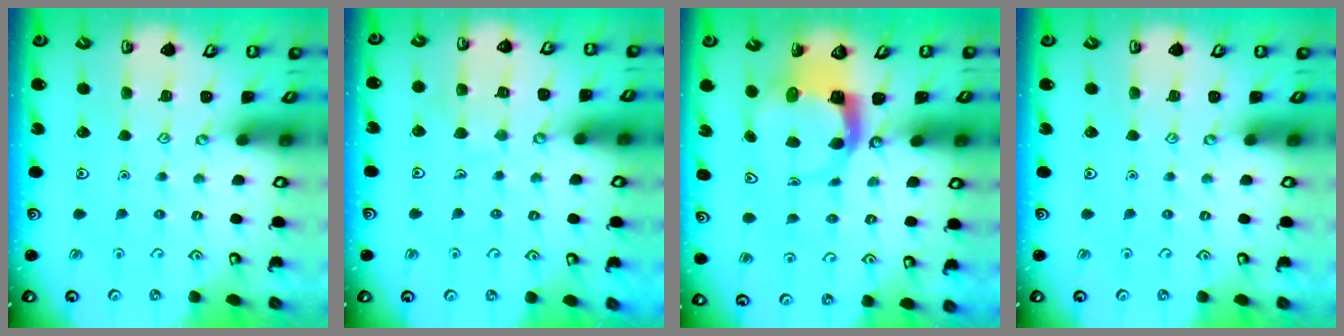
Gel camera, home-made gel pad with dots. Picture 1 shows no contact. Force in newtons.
{"total": 5.6, "press": 5.5, "slide": 0.5}
{"total": 5.3, "press": 5.3, "slide": 0.6}
{"total": 0.0}